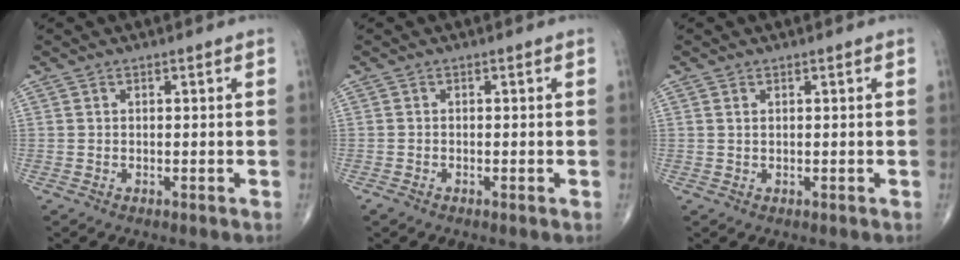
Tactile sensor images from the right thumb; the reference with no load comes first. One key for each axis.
{"total": 0.9, "fx": -0.5, "fy": 0.3, "fz": 0.7, "tx": -0.014, "ty": -0.004, "tz": -0.012}
{"total": 0.7, "fx": 0.4, "fy": 0.3, "fz": 0.5, "tx": -0.014, "ty": 0.005, "tz": 0.008}